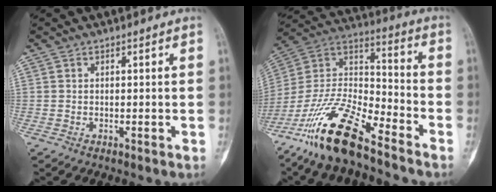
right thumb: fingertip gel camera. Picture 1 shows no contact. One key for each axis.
{"total": 18.8, "fx": -13.4, "fy": 5.2, "fz": 12.1, "tx": -0.232, "ty": 0.072, "tz": -0.253}